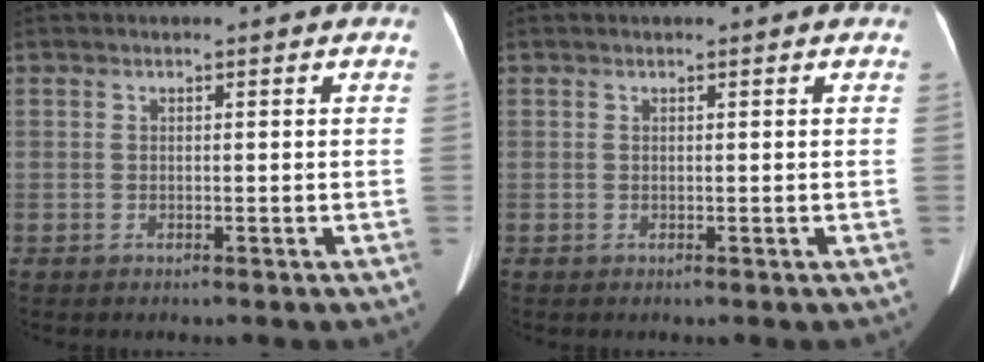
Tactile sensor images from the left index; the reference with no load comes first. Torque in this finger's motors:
{"motor_torque": [-0.06, 0.26, -0.08, 0.00]}